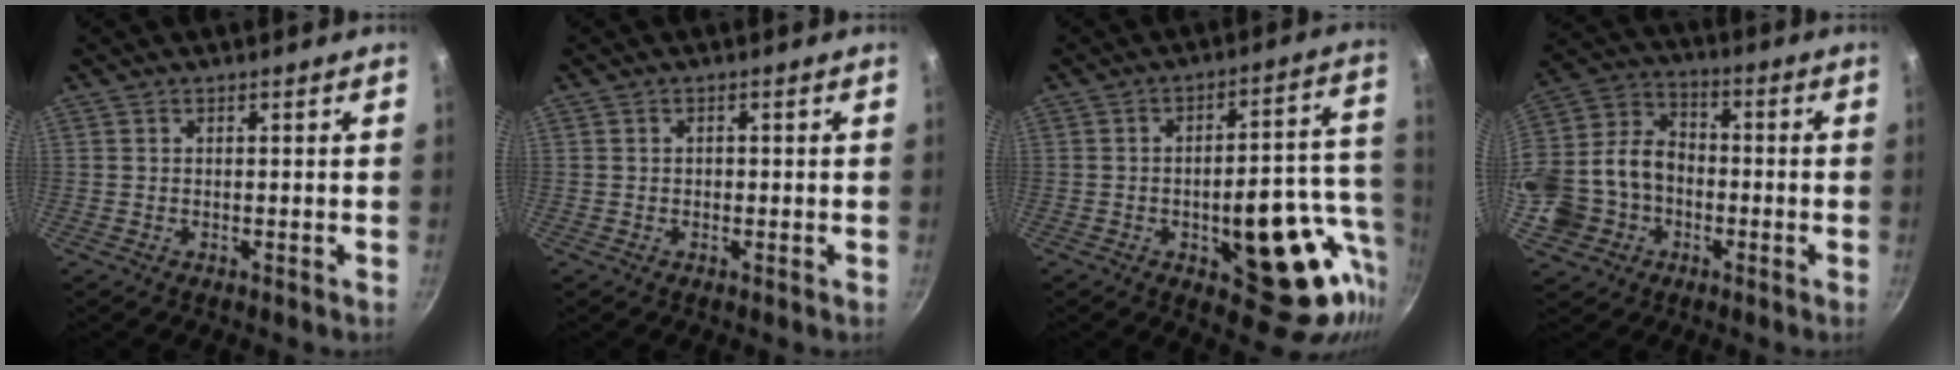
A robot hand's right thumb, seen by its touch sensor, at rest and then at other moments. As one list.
[{"total": 0.9, "force": [0.0, 0.7, 0.5], "torque": [-0.006, 0.004, 0.000]}, {"total": 19.9, "force": [-4.7, 8.8, 17.3], "torque": [-0.165, 0.021, -0.058]}, {"total": 19.9, "force": [-4.4, 16.4, 10.4], "torque": [-0.230, 0.062, -0.075]}]